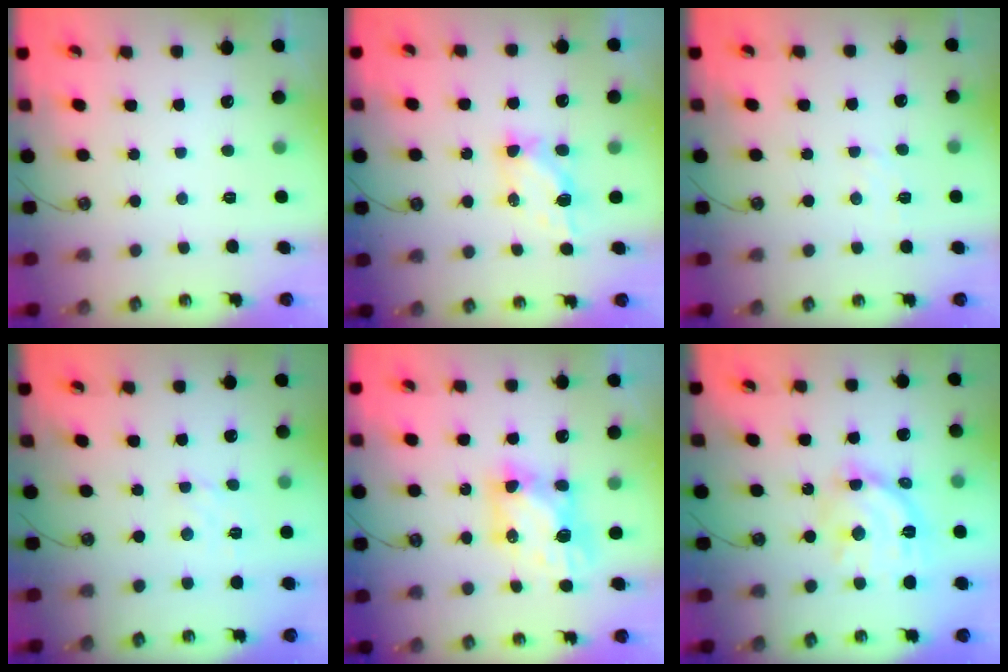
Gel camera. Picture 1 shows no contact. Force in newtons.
{"total": 5.5, "press": 5.5, "slide": 0.3}
{"total": 5.2, "press": 5.2, "slide": 0.8}
{"total": 2.1, "press": 2.1, "slide": 0.5}
{"total": 7.6, "press": 7.6, "slide": 0.8}
{"total": 14.2, "press": 14.2, "slide": 1.1}